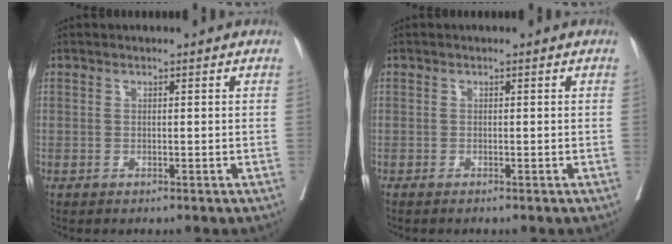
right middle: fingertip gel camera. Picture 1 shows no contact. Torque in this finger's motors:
{"motor_torque": [0.25, -0.26, 0.04, 0.01]}